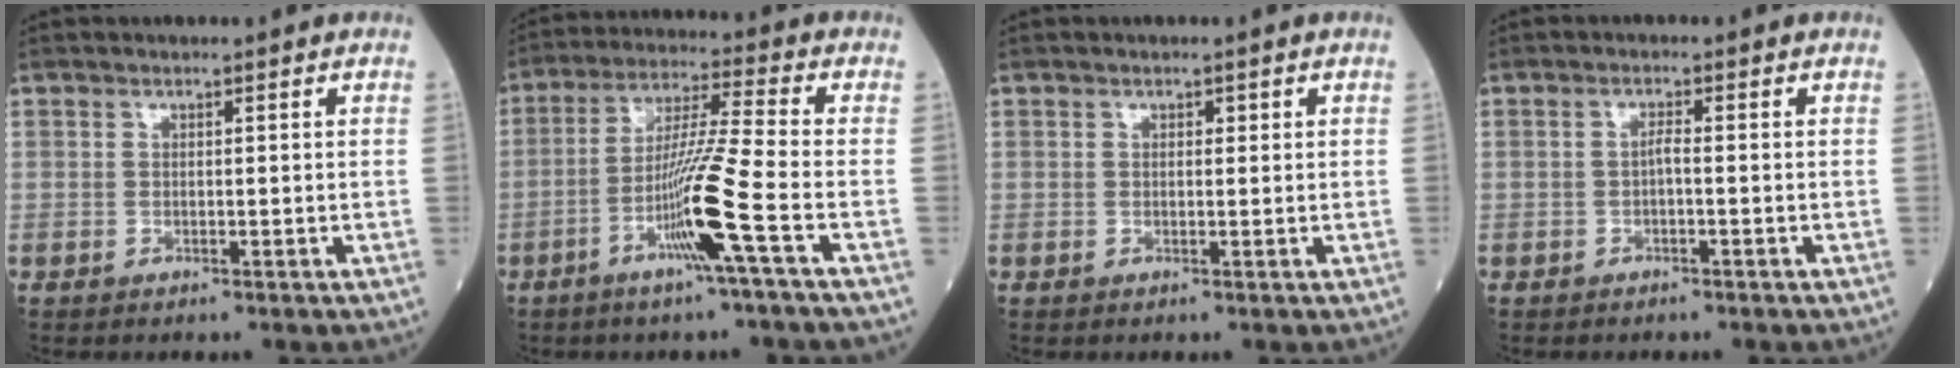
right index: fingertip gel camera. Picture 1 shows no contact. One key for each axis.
{"total": 10.8, "fx": -4.4, "fy": -1.8, "fz": 9.7, "tx": -0.189, "ty": -0.005, "tz": -0.083}
{"total": 0.7, "fx": 0.3, "fy": 0.5, "fz": 0.4, "tx": -0.004, "ty": 0.003, "tz": 0.003}
{"total": 1.1, "fx": -0.4, "fy": 0.1, "fz": 1.0, "tx": -0.018, "ty": 0.004, "tz": -0.009}